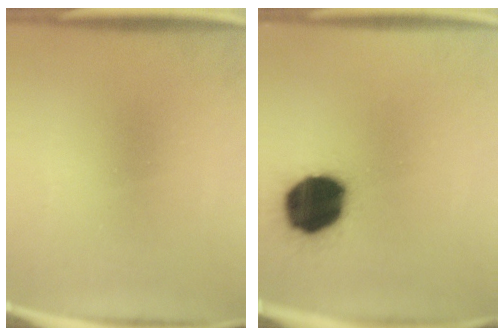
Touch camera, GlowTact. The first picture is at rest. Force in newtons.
{"total": 19.8}